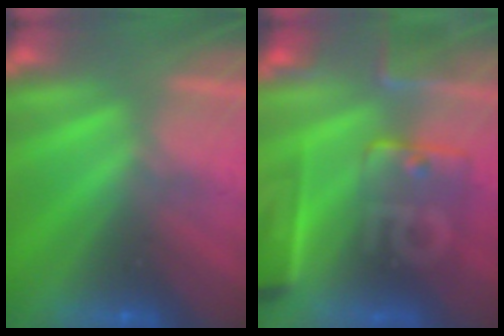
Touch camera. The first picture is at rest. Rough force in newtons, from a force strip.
{"total": 9.4}